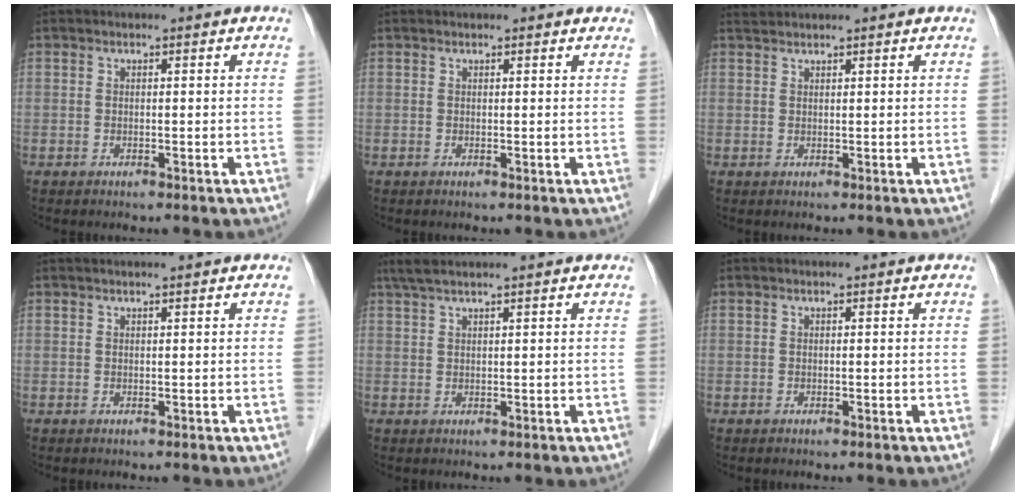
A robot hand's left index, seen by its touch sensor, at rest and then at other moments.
{"total": 2.3, "force": [2.1, 0.6, 0.6], "torque": [-0.009, 0.021, 0.020]}
{"total": 2.5, "force": [2.4, -0.1, 0.6], "torque": [-0.006, 0.027, 0.045]}
{"total": 0.7, "force": [0.5, -0.1, 0.4], "torque": [-0.009, 0.002, 0.013]}
{"total": 5.0, "force": [4.1, -0.5, 2.9], "torque": [-0.050, 0.034, 0.075]}
{"total": 0.0}